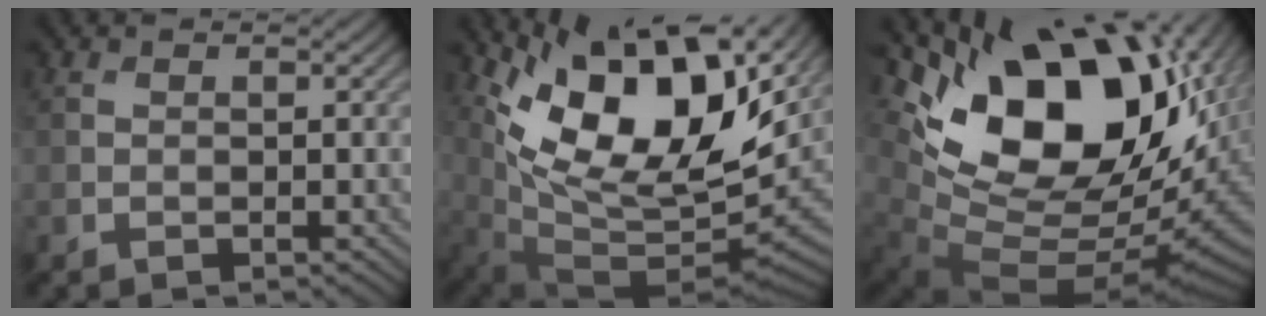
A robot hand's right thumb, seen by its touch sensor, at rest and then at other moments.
{"total": 16.2, "force": [7.3, 7.8, 12.1], "torque": [-0.228, 0.000, 0.137]}
{"total": 19.2, "force": [6.0, 11.8, 14.0], "torque": [-0.251, -0.007, 0.125]}